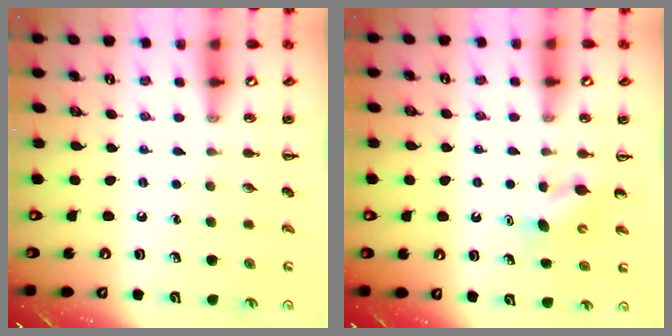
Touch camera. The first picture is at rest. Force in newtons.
{"total": 3.5, "press": 3.3, "slide": 1.0}